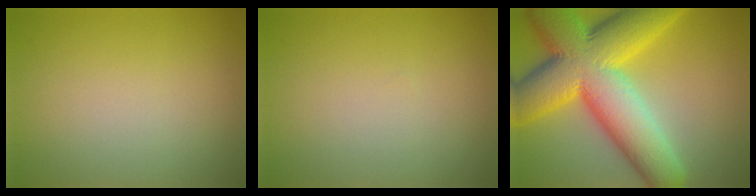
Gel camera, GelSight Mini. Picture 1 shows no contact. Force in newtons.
{"total": 0.0}
{"total": 15.4, "press": 15.4, "slide": 0.4}